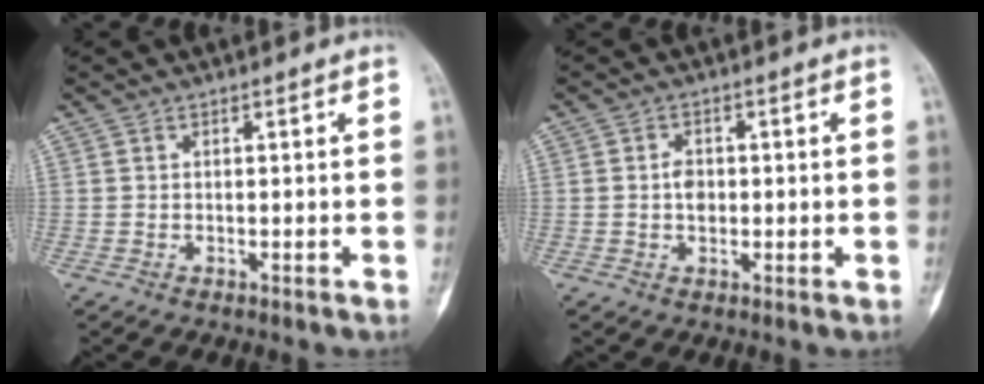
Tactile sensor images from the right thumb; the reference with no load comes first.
{"total": 3.1, "force": [-0.1, 2.3, 2.1], "torque": [-0.021, 0.005, -0.006]}